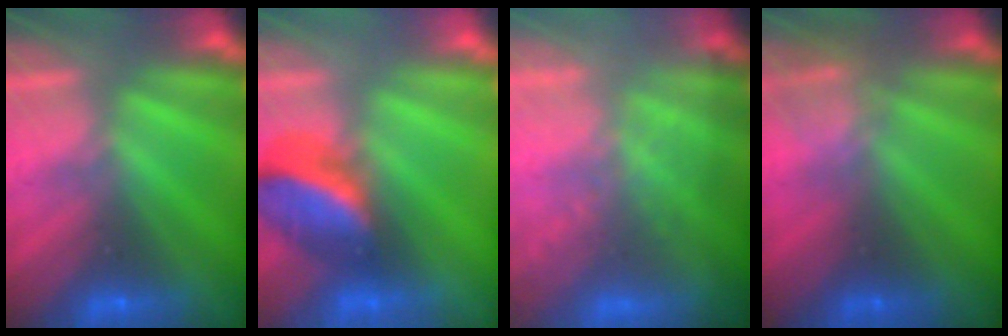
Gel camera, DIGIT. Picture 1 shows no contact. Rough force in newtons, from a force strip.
{"total": 2.5}
{"total": 7.5}
{"total": 2.4}